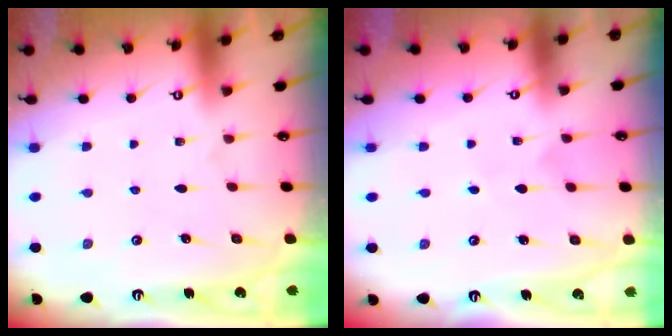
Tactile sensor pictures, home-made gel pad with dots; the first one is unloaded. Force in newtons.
{"total": 3.0, "press": 3.0, "slide": 0.3}